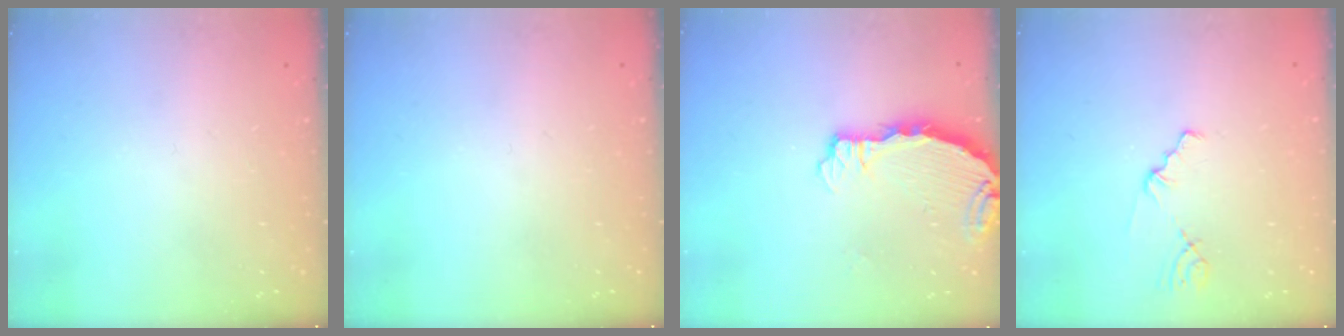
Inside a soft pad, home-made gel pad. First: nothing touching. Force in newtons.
{"total": 0.0}
{"total": 3.8, "press": 3.7, "slide": 0.4}
{"total": 1.1, "press": 1.1, "slide": 0.2}